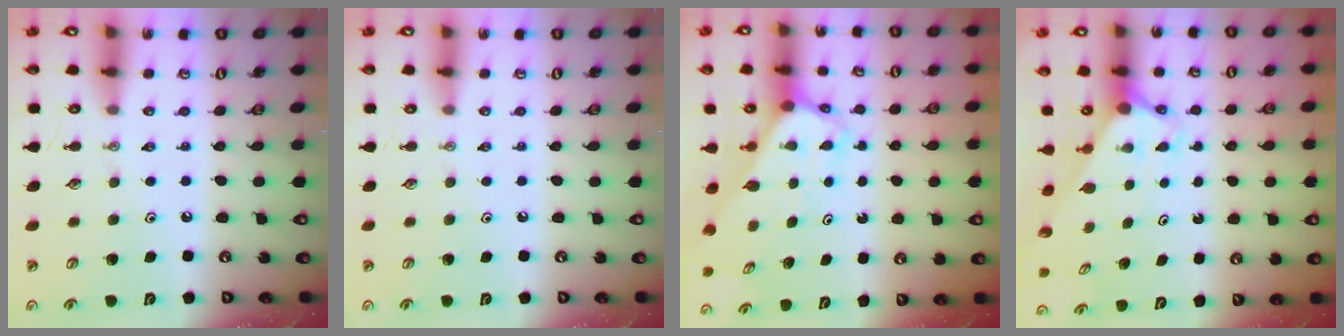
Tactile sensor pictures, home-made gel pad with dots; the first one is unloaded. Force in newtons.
{"total": 0.0}
{"total": 2.7, "press": 2.7, "slide": 0.1}
{"total": 2.8, "press": 2.8, "slide": 0.1}